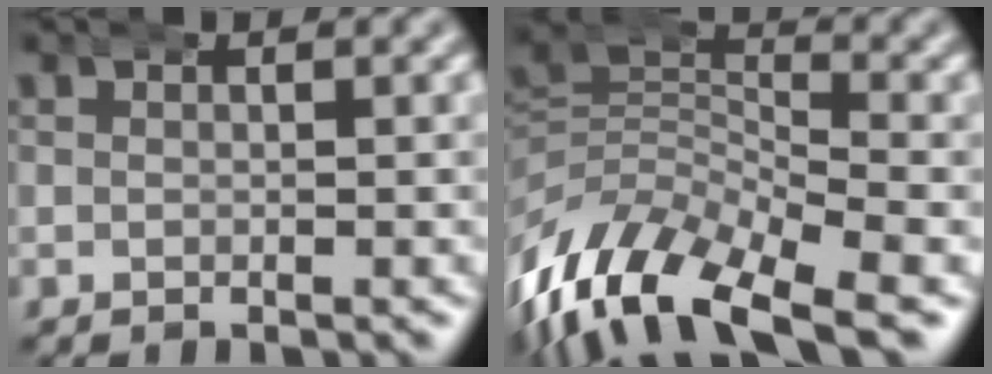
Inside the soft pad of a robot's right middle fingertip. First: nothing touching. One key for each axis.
{"total": 12.3, "fx": -5.2, "fy": 8.0, "fz": 7.7, "tx": -0.176, "ty": -0.047, "tz": -0.068}